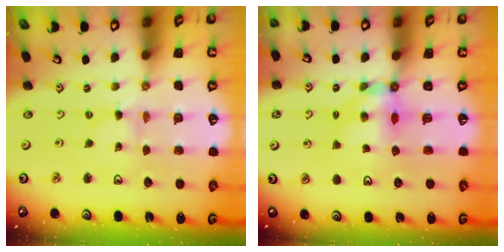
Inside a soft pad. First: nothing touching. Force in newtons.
{"total": 5.4, "press": 5.4, "slide": 0.6}